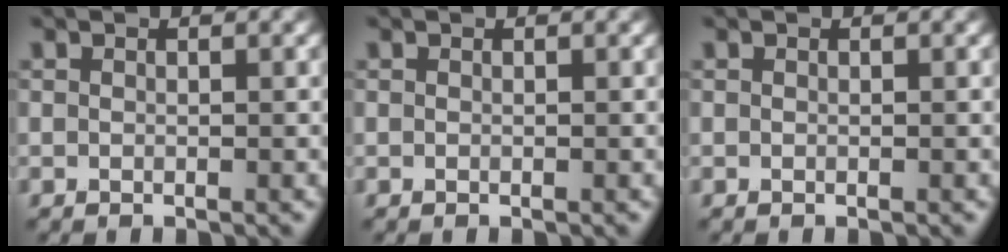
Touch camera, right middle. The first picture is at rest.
{"total": 0.0}
{"total": 0.0}